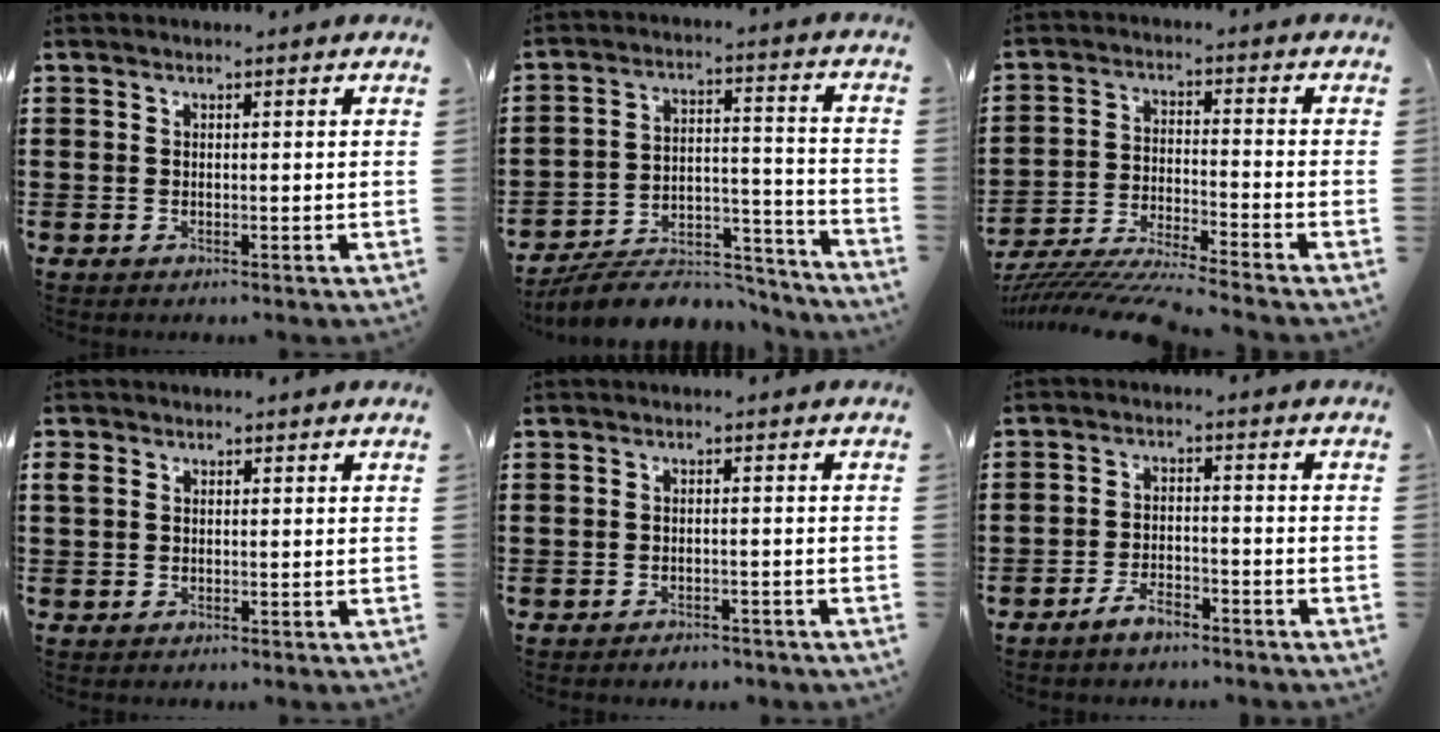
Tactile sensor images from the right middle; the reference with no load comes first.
{"total": 8.1, "force": [-7.4, 2.0, 2.5], "torque": [-0.034, 0.024, -0.141]}
{"total": 7.7, "force": [-7.4, 0.1, 2.1], "torque": [-0.042, -0.001, -0.147]}
{"total": 1.2, "force": [0.4, 1.0, 0.5], "torque": [-0.013, 0.008, 0.007]}
{"total": 1.7, "force": [-1.7, 0.4, 0.0], "torque": [-0.006, 0.003, -0.037]}
{"total": 4.1, "force": [-3.5, 1.4, 1.6], "torque": [-0.033, 0.010, -0.071]}